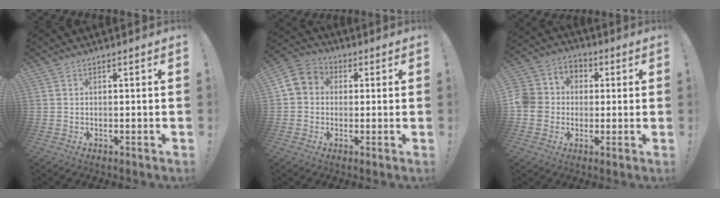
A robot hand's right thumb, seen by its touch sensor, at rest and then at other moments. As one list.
[{"total": 6.6, "force": [-0.6, 6.0, 2.6], "torque": [-0.041, 0.017, -0.007]}, {"total": 9.4, "force": [-1.3, 8.7, 3.2], "torque": [-0.065, 0.017, -0.019]}]